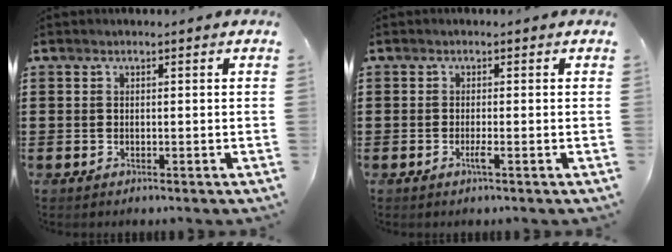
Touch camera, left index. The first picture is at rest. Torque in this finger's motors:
{"motor_torque": [0.03, 0.00, 0.00, 0.04]}